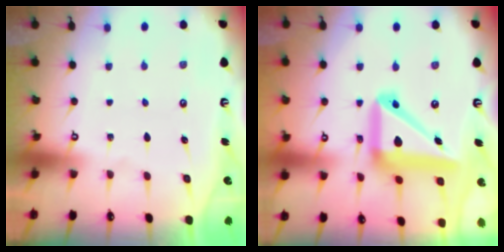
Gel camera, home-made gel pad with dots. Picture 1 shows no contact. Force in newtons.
{"total": 17.7, "press": 17.6, "slide": 2.4}